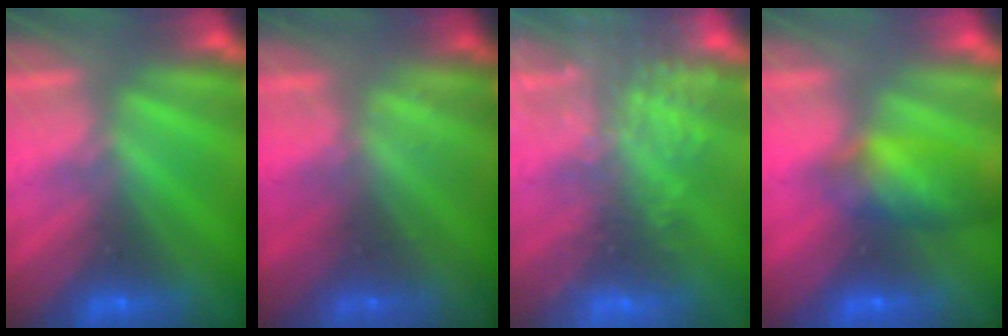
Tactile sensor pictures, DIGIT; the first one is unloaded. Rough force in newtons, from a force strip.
{"total": 2.3}
{"total": 6.6}
{"total": 9.1}